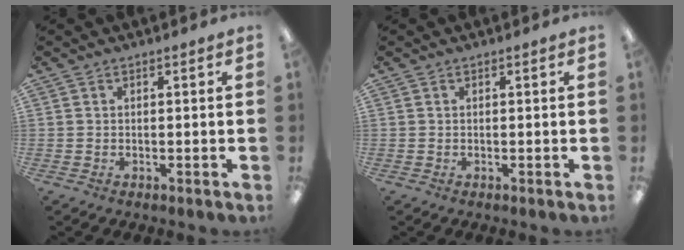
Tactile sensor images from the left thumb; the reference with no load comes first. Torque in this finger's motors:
{"motor_torque": [-0.12, 0.00, 0.03, 0.44, 0.00]}